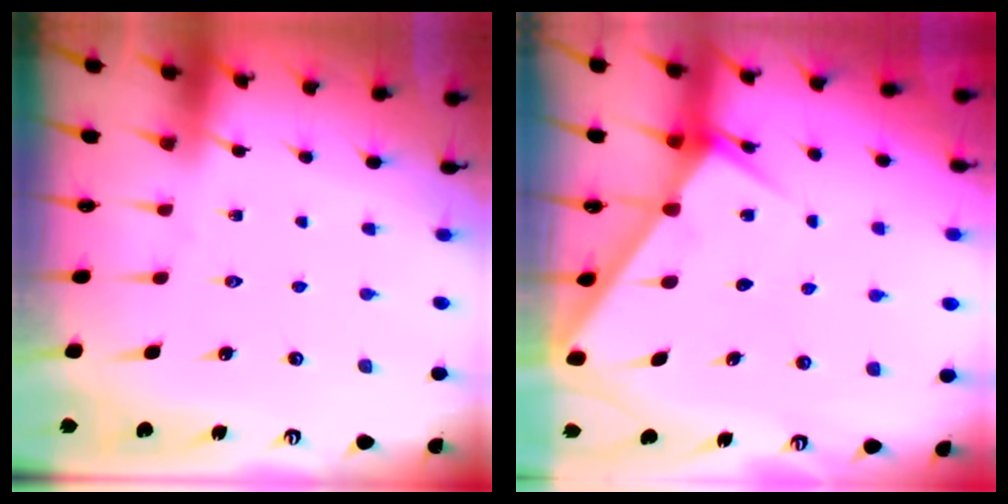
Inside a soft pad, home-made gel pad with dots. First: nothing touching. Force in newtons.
{"total": 3.3, "press": 3.3, "slide": 0.4}